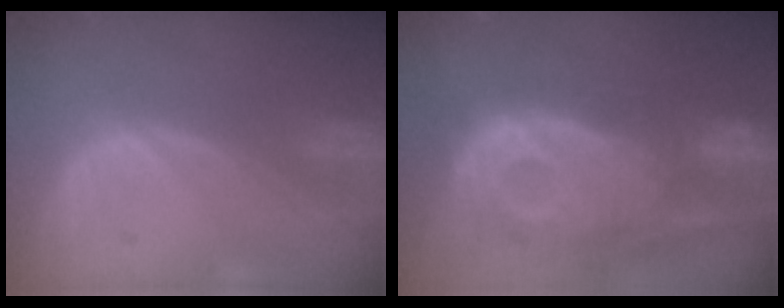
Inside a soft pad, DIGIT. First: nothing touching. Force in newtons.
{"total": 13.0, "press": 11.3, "slide": 6.3}